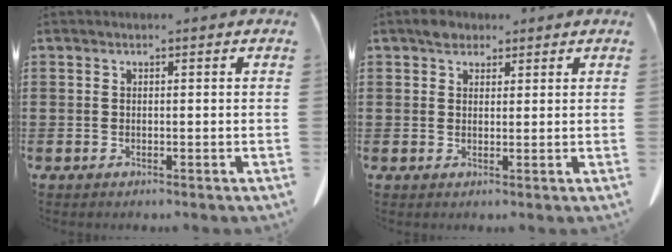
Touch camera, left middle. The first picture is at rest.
{"total": 2.5, "force": [2.0, 1.5, 0.6], "torque": [-0.008, 0.003, 0.036]}